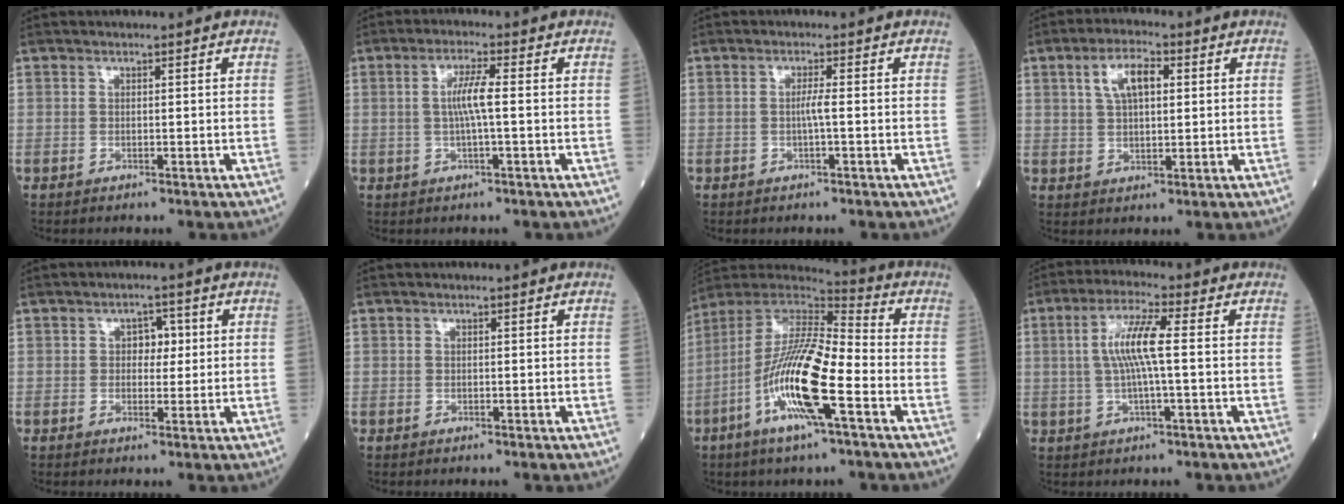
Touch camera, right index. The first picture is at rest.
{"total": 4.1, "force": [0.1, 0.3, 4.1], "torque": [-0.080, 0.008, 0.003]}
{"total": 1.6, "force": [-0.3, -0.3, 1.5], "torque": [-0.029, 0.000, -0.006]}
{"total": 6.3, "force": [2.1, 2.5, 5.4], "torque": [-0.105, 0.014, 0.042]}
{"total": 2.9, "force": [0.5, 2.0, 2.1], "torque": [-0.021, 0.008, 0.005]}
{"total": 0.0}
{"total": 16.6, "force": [-5.9, 2.1, 15.3], "torque": [-0.310, -0.008, -0.115]}
{"total": 7.0, "force": [0.5, 0.3, 7.0], "torque": [-0.142, 0.009, 0.007]}